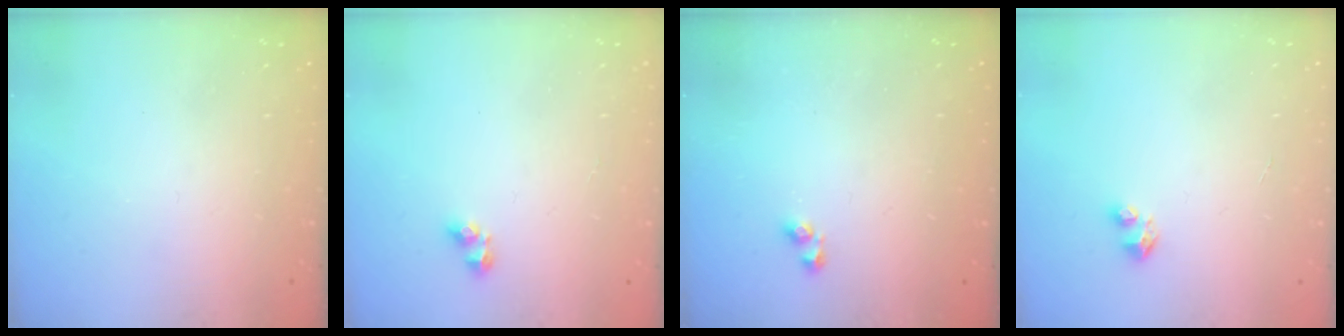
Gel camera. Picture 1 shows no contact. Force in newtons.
{"total": 2.9, "press": 2.6, "slide": 1.1}
{"total": 2.9, "press": 2.9, "slide": 0.6}
{"total": 3.0, "press": 2.9, "slide": 0.2}